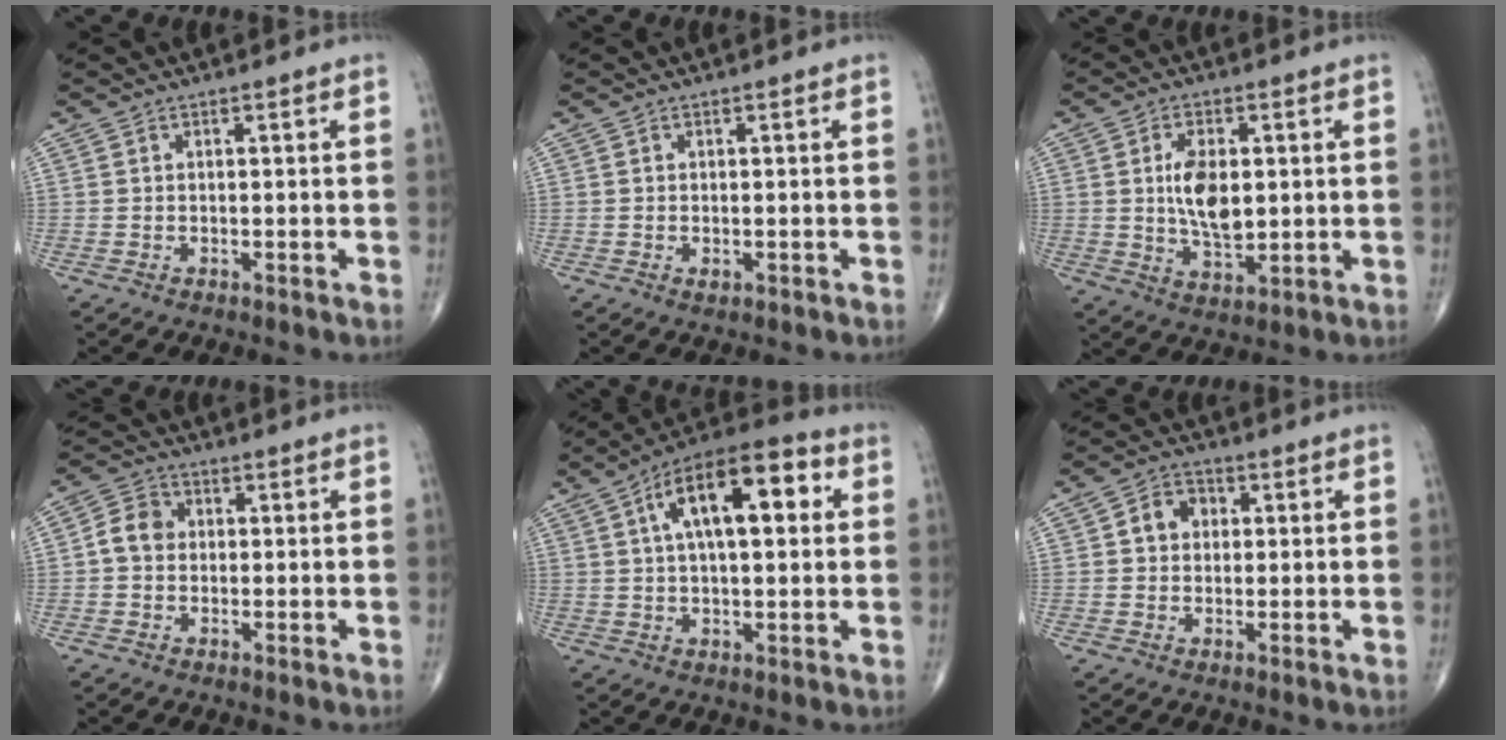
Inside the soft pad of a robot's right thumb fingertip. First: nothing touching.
{"total": 0.8, "force": [-0.2, 0.4, 0.6], "torque": [-0.009, -0.002, -0.003]}
{"total": 9.3, "force": [1.1, 5.0, 7.8], "torque": [-0.131, -0.013, 0.026]}
{"total": 5.0, "force": [0.0, 4.2, 2.7], "torque": [-0.041, 0.014, -0.010]}
{"total": 16.9, "force": [4.6, 7.5, 14.4], "torque": [-0.209, 0.026, 0.064]}
{"total": 5.3, "force": [0.9, 4.4, 2.9], "torque": [-0.028, 0.011, 0.007]}